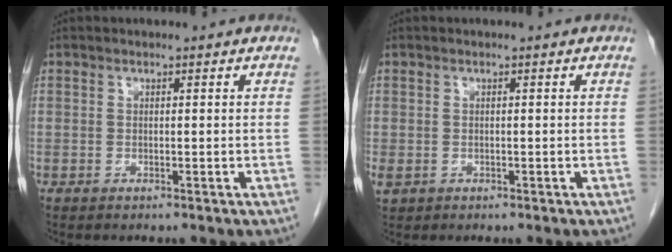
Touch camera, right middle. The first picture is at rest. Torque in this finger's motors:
{"motor_torque": [0.47, -0.16, 0.19, 0.04]}